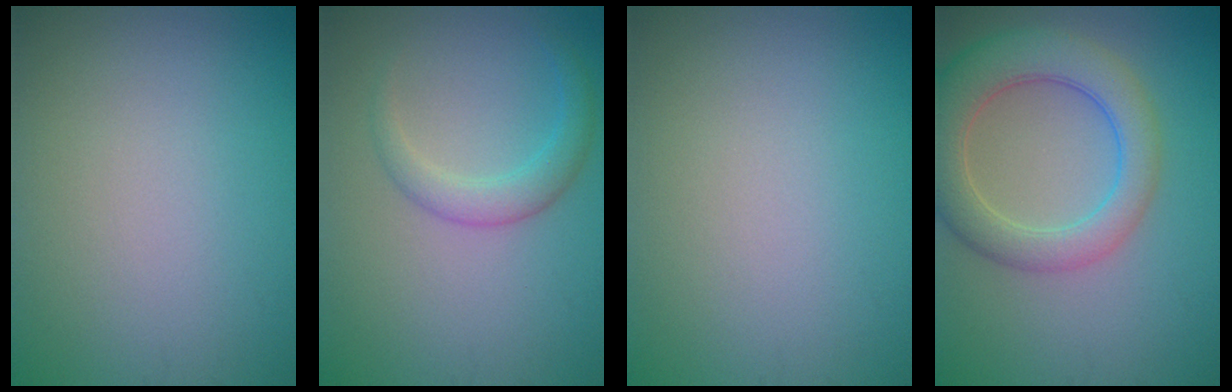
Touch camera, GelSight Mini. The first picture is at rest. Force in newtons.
{"total": 2.3, "press": 2.3, "slide": 0.1}
{"total": 0.0}
{"total": 6.0, "press": 6.0, "slide": 0.3}